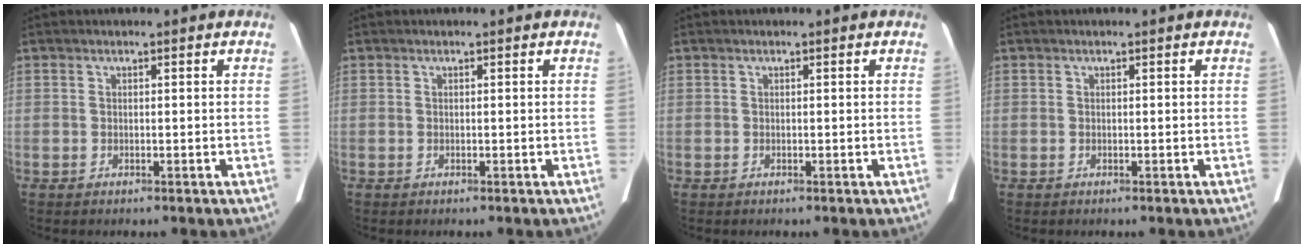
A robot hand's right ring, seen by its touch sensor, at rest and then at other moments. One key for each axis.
{"total": 0.0}
{"total": 0.0}
{"total": 0.0}